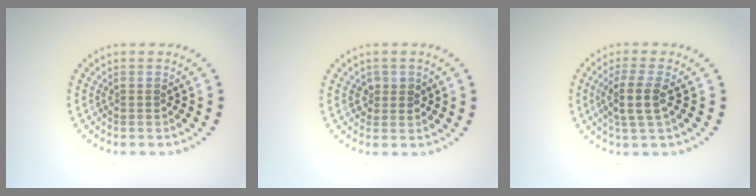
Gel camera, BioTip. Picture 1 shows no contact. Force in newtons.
{"total": 1.4, "press": 1.3, "slide": 0.4}
{"total": 2.8, "press": 2.3, "slide": 1.6}